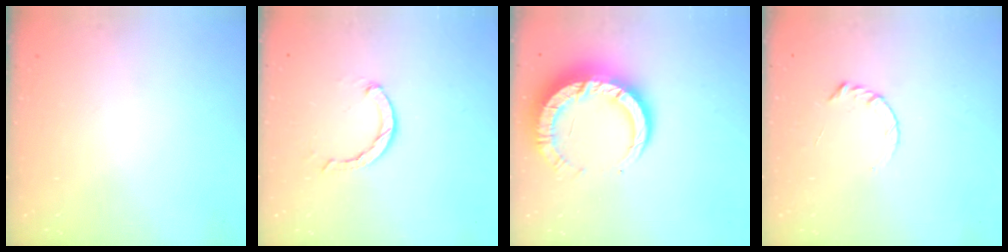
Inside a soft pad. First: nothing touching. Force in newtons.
{"total": 2.4, "press": 2.3, "slide": 0.4}
{"total": 13.3, "press": 13.2, "slide": 1.3}
{"total": 3.7, "press": 3.6, "slide": 0.4}